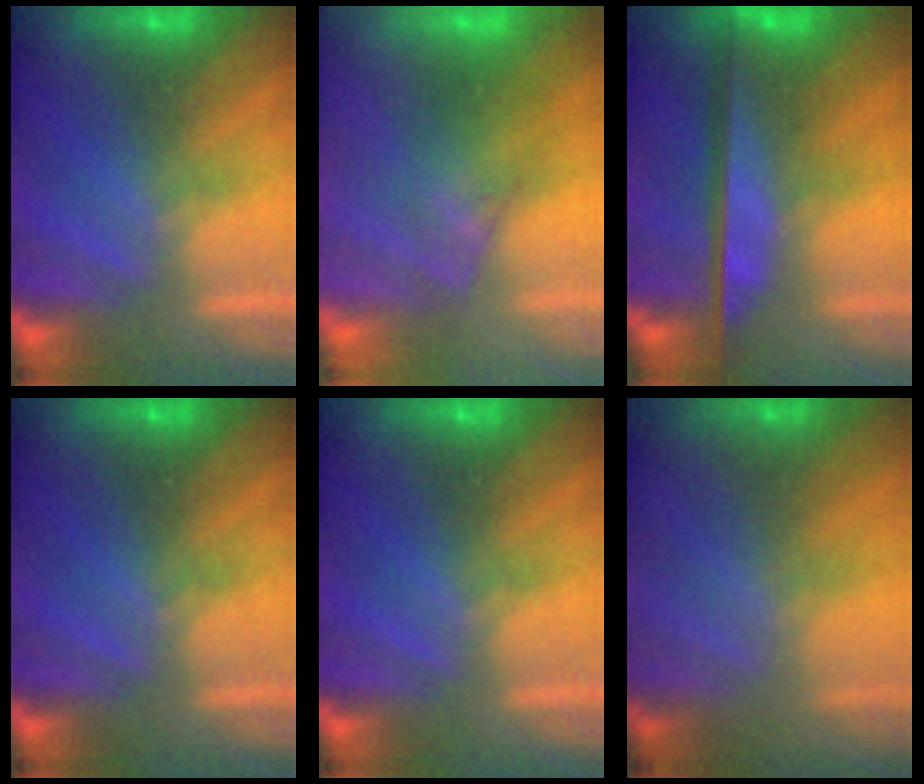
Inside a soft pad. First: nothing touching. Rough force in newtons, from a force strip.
{"total": 2.5}
{"total": 11.6}
{"total": 0.0}
{"total": 0.0}
{"total": 1.6}